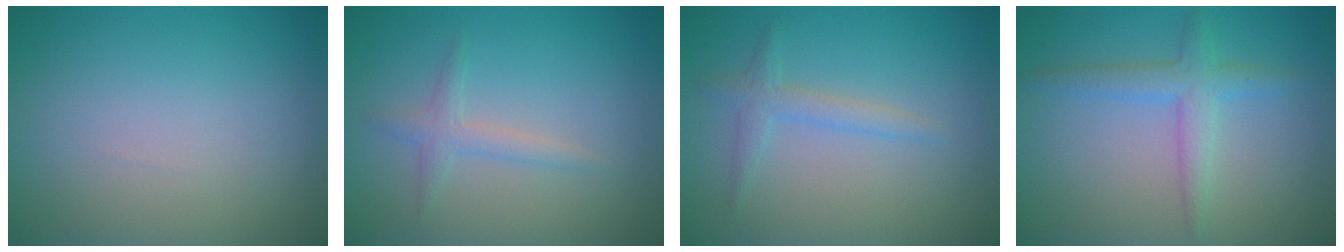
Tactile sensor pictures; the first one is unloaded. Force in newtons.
{"total": 1.6, "press": 1.6, "slide": 0.0}
{"total": 1.8, "press": 1.7, "slide": 0.1}
{"total": 2.7, "press": 2.7, "slide": 0.1}